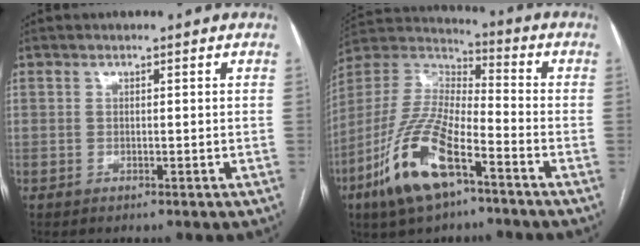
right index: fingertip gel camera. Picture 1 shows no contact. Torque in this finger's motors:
{"motor_torque": [1.90, -0.24, 0.58, 0.21]}